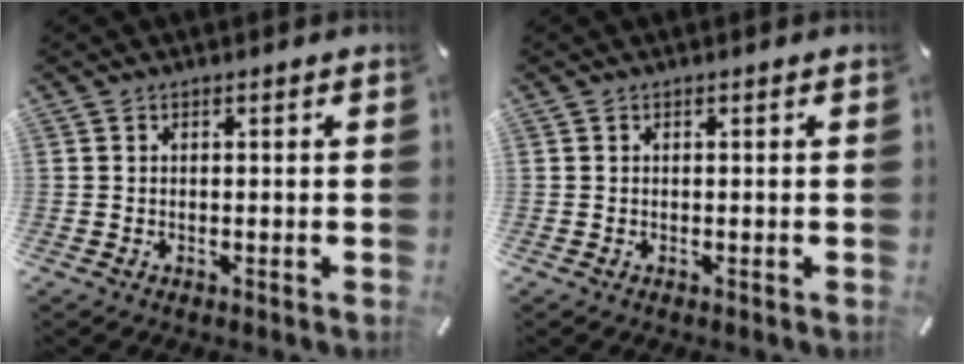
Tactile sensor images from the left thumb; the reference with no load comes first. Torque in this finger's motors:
{"motor_torque": [0.00, 0.00, 0.00, 0.00, 0.00]}